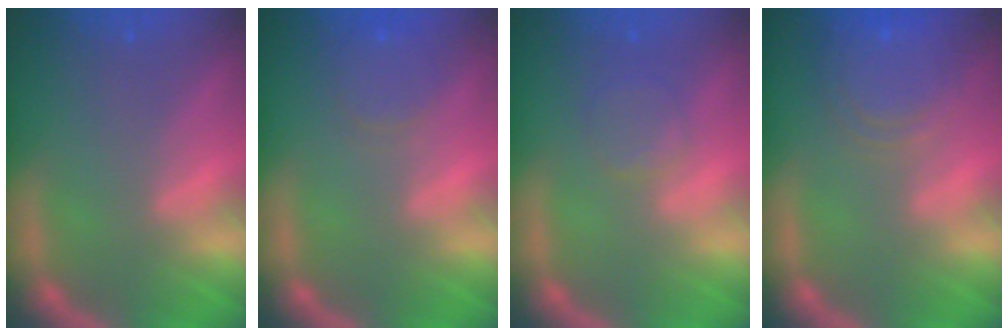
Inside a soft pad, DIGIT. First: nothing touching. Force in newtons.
{"total": 3.0}
{"total": 2.4}
{"total": 6.5}